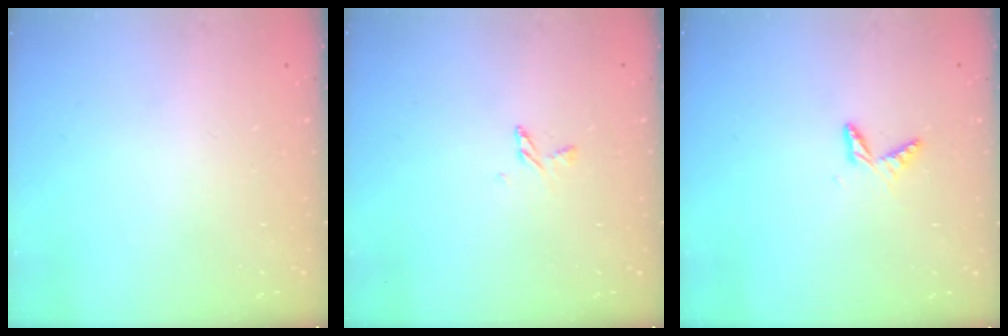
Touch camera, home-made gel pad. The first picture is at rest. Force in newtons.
{"total": 3.9, "press": 3.9, "slide": 0.4}
{"total": 4.0, "press": 4.0, "slide": 0.3}